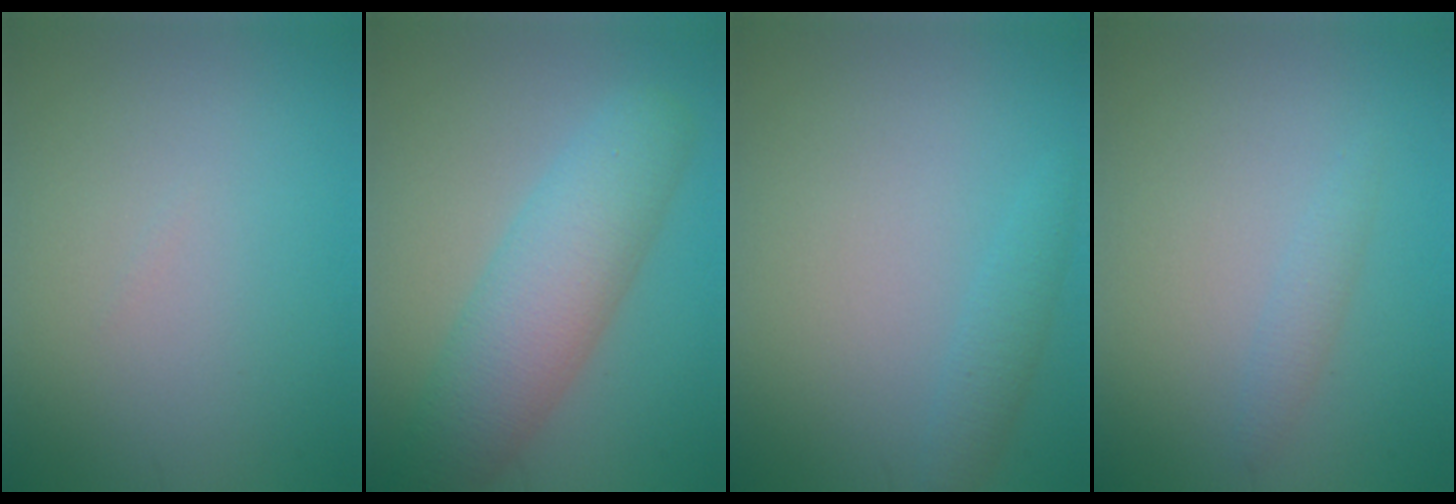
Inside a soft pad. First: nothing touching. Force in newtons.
{"total": 6.7, "press": 6.7, "slide": 0.1}
{"total": 1.6, "press": 1.6, "slide": 0.1}
{"total": 1.2, "press": 1.2, "slide": 0.0}